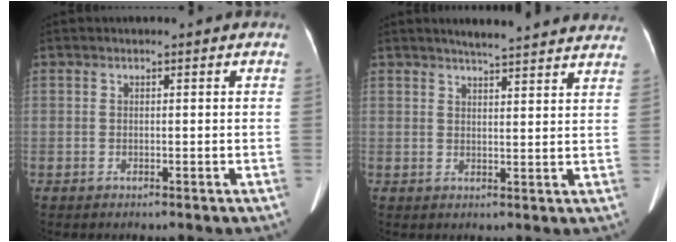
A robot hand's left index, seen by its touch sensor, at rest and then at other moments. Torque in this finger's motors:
{"motor_torque": [0.21, -0.41, 0.00, 0.04]}